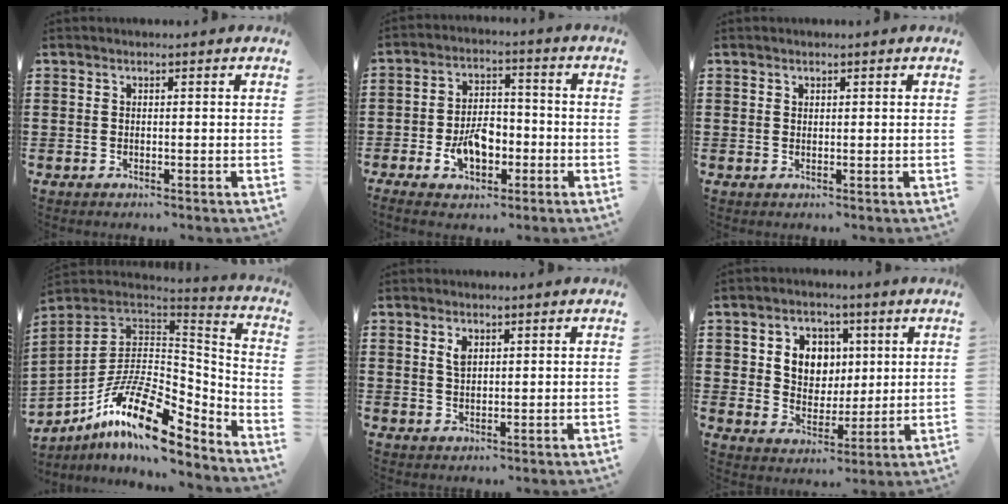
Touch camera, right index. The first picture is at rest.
{"total": 7.5, "force": [-2.5, 4.4, 5.5], "torque": [-0.112, 0.000, -0.050]}
{"total": 0.8, "force": [0.6, 0.5, 0.1], "torque": [-0.004, 0.002, 0.011]}
{"total": 17.8, "force": [-9.5, 6.3, 13.6], "torque": [-0.258, 0.020, -0.168]}
{"total": 2.2, "force": [1.1, 1.1, 1.5], "torque": [-0.033, 0.003, 0.020]}
{"total": 6.7, "force": [2.0, 5.9, 2.6], "torque": [-0.055, 0.011, 0.030]}